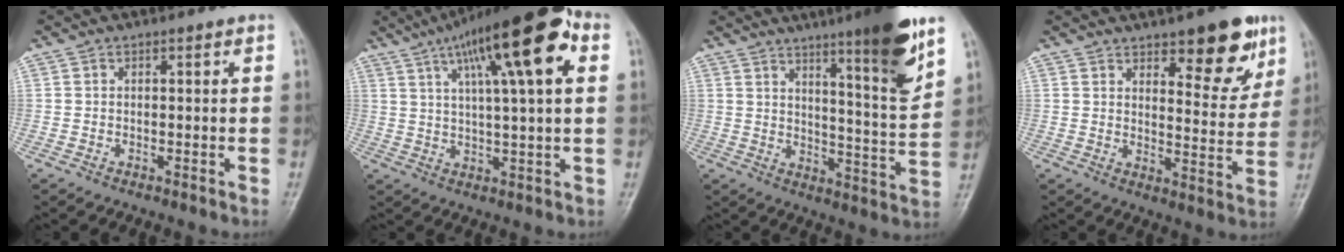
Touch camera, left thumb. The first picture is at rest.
{"total": 19.5, "force": [8.0, 4.4, 17.2], "torque": [-0.262, 0.011, 0.122]}
{"total": 15.3, "force": [9.3, 1.3, 12.1], "torque": [-0.160, -0.058, 0.140]}
{"total": 12.5, "force": [7.7, 4.8, 8.7], "torque": [-0.073, -0.044, 0.106]}